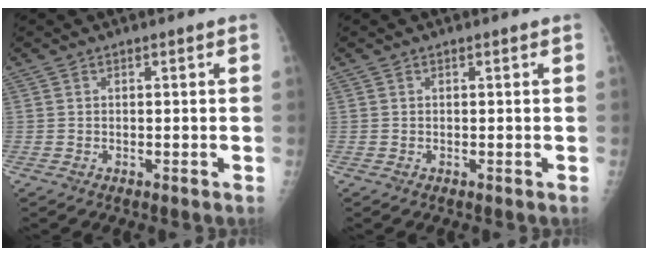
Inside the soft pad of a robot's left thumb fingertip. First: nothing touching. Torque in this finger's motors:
{"motor_torque": [0.00, 0.00, 0.00, 0.00, 0.00]}